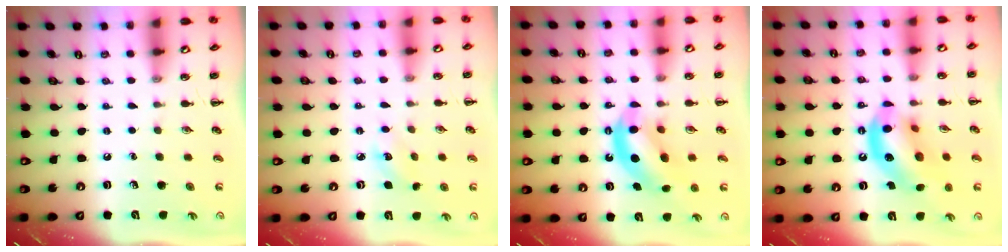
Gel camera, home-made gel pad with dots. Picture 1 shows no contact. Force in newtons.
{"total": 3.5, "press": 3.4, "slide": 0.8}
{"total": 10.5, "press": 10.1, "slide": 2.8}
{"total": 15.6, "press": 15.4, "slide": 2.9}